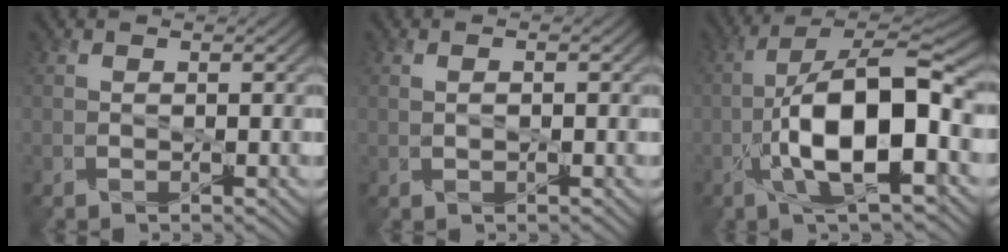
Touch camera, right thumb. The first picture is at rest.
{"total": 0.6, "force": [0.0, 0.2, 0.5], "torque": [-0.003, 0.002, 0.003]}
{"total": 12.8, "force": [-3.5, 4.0, 11.6], "torque": [-0.209, 0.008, -0.068]}